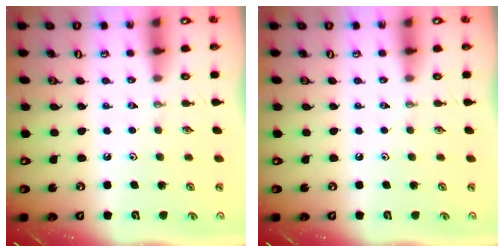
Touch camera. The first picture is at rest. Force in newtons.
{"total": 0.0}